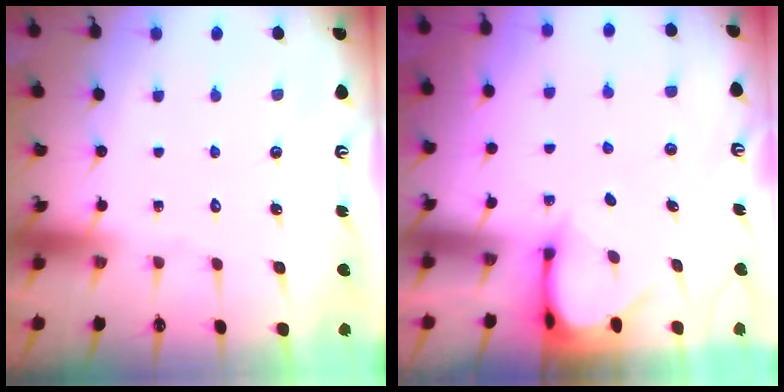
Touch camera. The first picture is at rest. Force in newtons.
{"total": 3.0, "press": 3.0, "slide": 0.3}